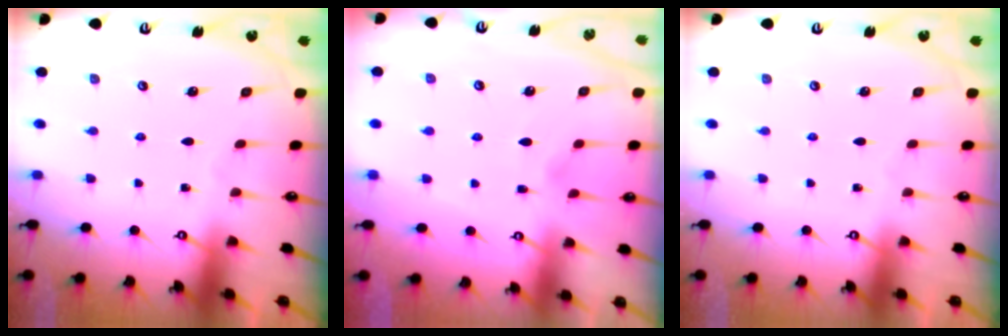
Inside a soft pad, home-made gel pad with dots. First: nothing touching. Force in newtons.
{"total": 1.1, "press": 0.6, "slide": 0.9}
{"total": 0.0}